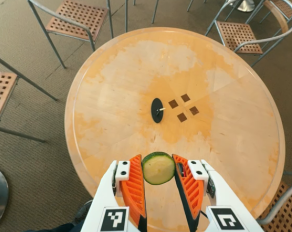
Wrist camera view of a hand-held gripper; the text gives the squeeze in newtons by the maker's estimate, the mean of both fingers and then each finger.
{"total": 7.9, "left": 7.6, "right": 8.3}